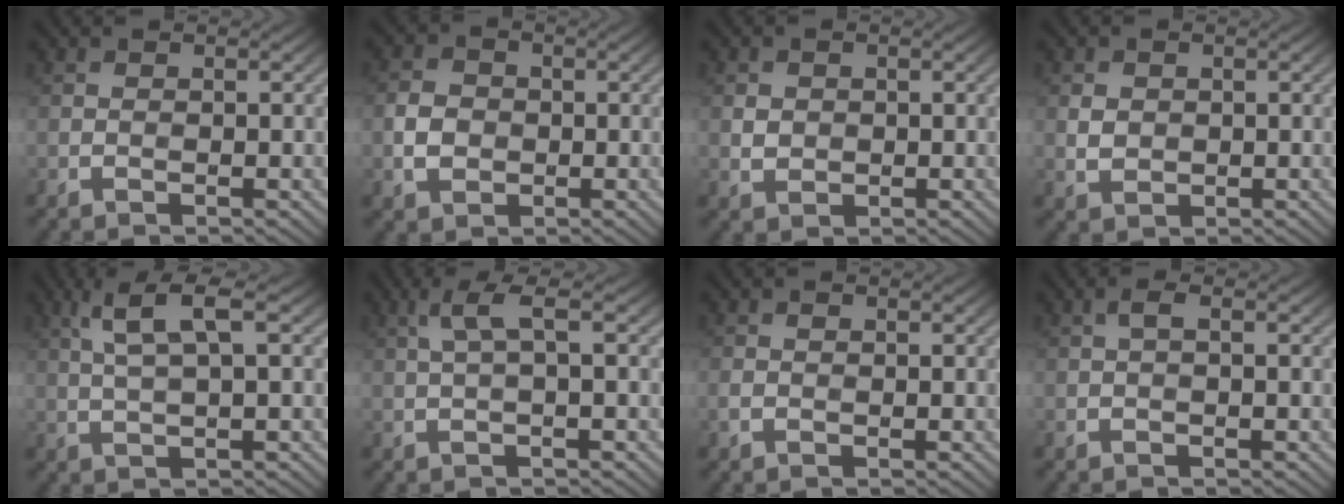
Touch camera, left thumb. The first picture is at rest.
{"total": 3.3, "force": [-0.5, 2.9, 1.7], "torque": [-0.039, -0.003, -0.012]}
{"total": 1.7, "force": [0.3, 1.6, 0.6], "torque": [-0.017, -0.006, 0.003]}
{"total": 2.0, "force": [0.3, 1.7, 0.9], "torque": [-0.023, -0.006, 0.006]}
{"total": 5.0, "force": [2.0, 0.8, 4.5], "torque": [-0.105, 0.011, 0.044]}
{"total": 3.1, "force": [0.9, 0.5, 3.0], "torque": [-0.060, 0.012, 0.016]}
{"total": 1.2, "force": [-0.2, 1.0, 0.7], "torque": [-0.019, -0.001, -0.005]}
{"total": 1.0, "force": [0.1, 0.2, 1.0], "torque": [-0.024, 0.005, 0.000]}